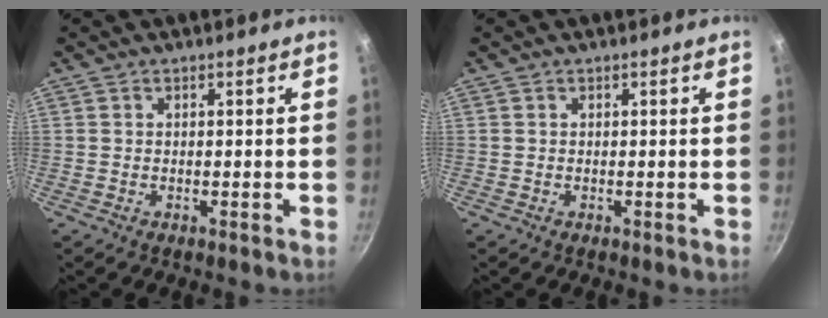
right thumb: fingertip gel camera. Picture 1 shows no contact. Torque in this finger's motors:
{"motor_torque": [-0.08, -0.08, 0.06, 0.00, 0.01]}